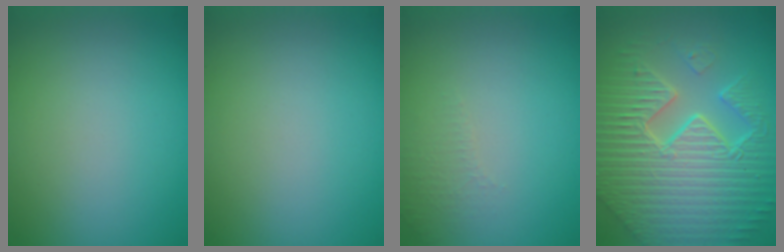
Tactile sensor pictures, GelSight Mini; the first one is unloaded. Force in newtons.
{"total": 0.0}
{"total": 1.4, "press": 1.3, "slide": 0.4}
{"total": 11.3, "press": 7.2, "slide": 8.7}